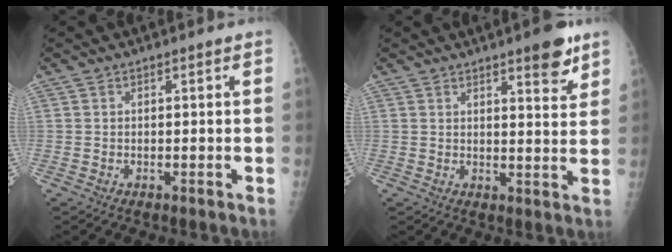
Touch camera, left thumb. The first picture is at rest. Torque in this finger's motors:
{"motor_torque": [0.84, 0.26, 0.45, -0.32, 0.16]}